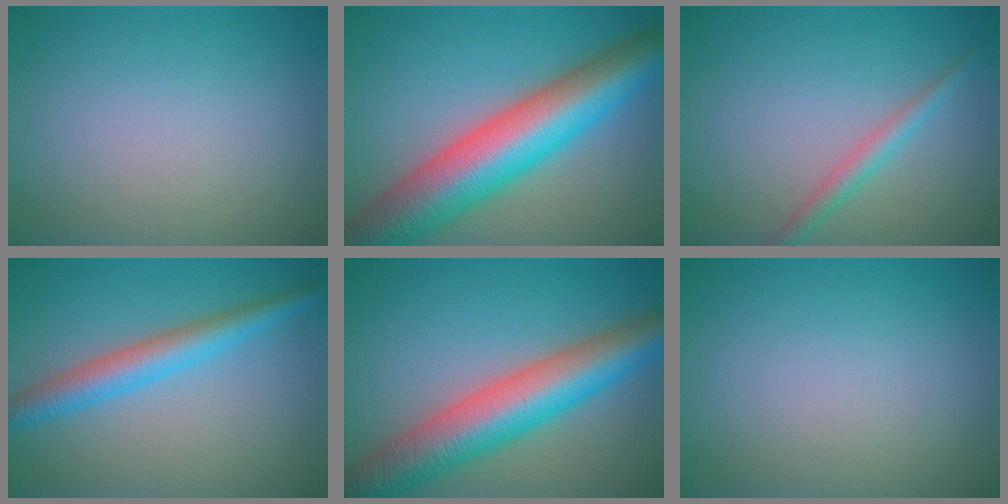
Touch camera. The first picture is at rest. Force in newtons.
{"total": 12.0, "press": 12.0, "slide": 0.7}
{"total": 1.9, "press": 1.9, "slide": 0.0}
{"total": 4.1, "press": 4.1, "slide": 0.1}
{"total": 9.5, "press": 9.5, "slide": 0.1}
{"total": 0.0}